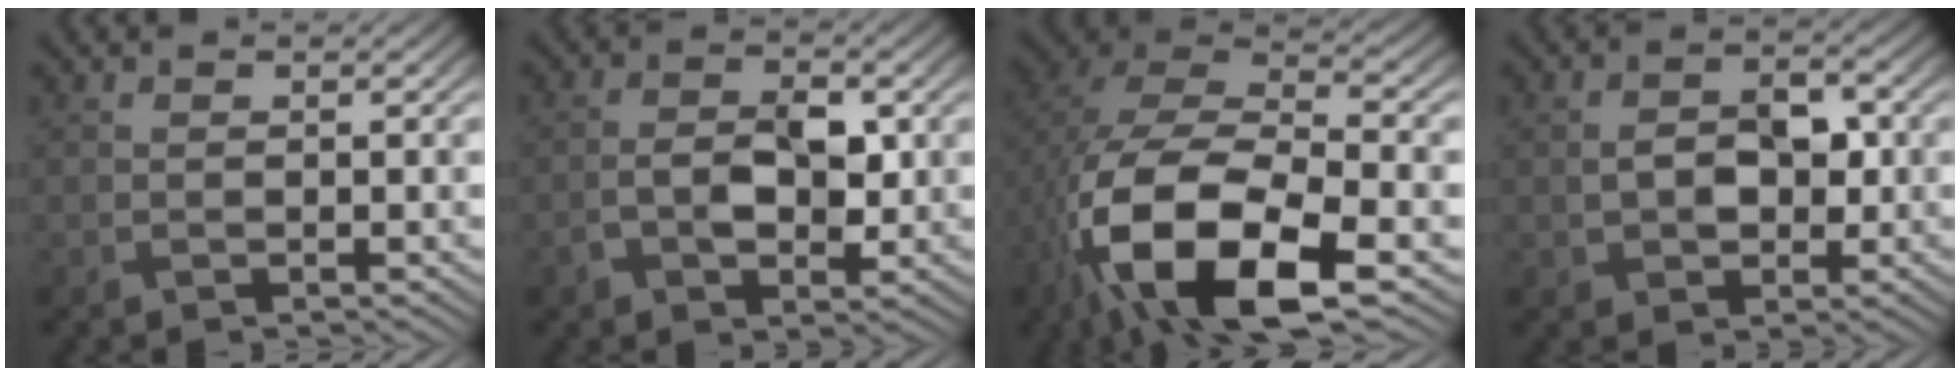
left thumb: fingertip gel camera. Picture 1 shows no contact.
{"total": 5.1, "force": [-0.8, 2.9, 4.1], "torque": [-0.080, 0.000, -0.016]}
{"total": 16.6, "force": [-6.2, 7.9, 13.2], "torque": [-0.284, -0.033, -0.113]}
{"total": 5.2, "force": [-0.1, 3.5, 3.8], "torque": [-0.073, -0.001, 0.000]}